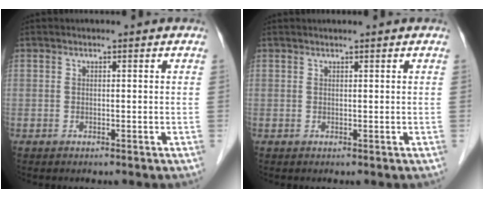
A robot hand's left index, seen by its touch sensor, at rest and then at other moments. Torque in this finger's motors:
{"motor_torque": [0.16, -0.29, 0.02, 0.01]}